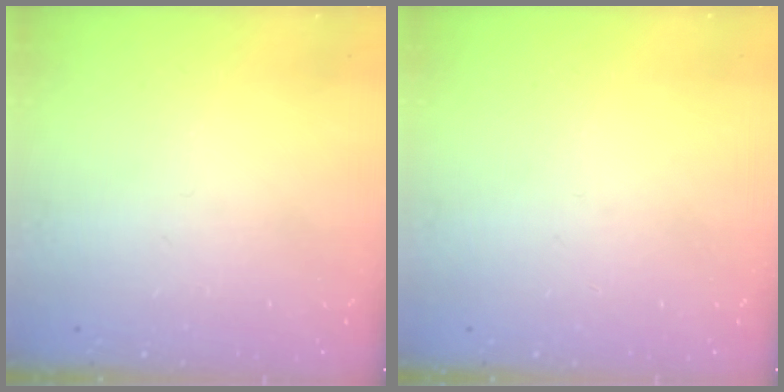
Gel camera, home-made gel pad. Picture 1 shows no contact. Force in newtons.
{"total": 0.0}